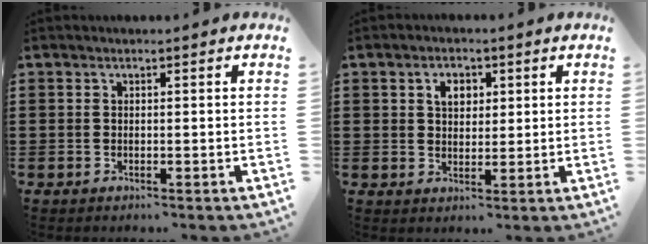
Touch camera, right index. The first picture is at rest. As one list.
[{"total": 3.2, "force": [1.1, 2.3, 1.9], "torque": [-0.038, 0.008, 0.016]}]